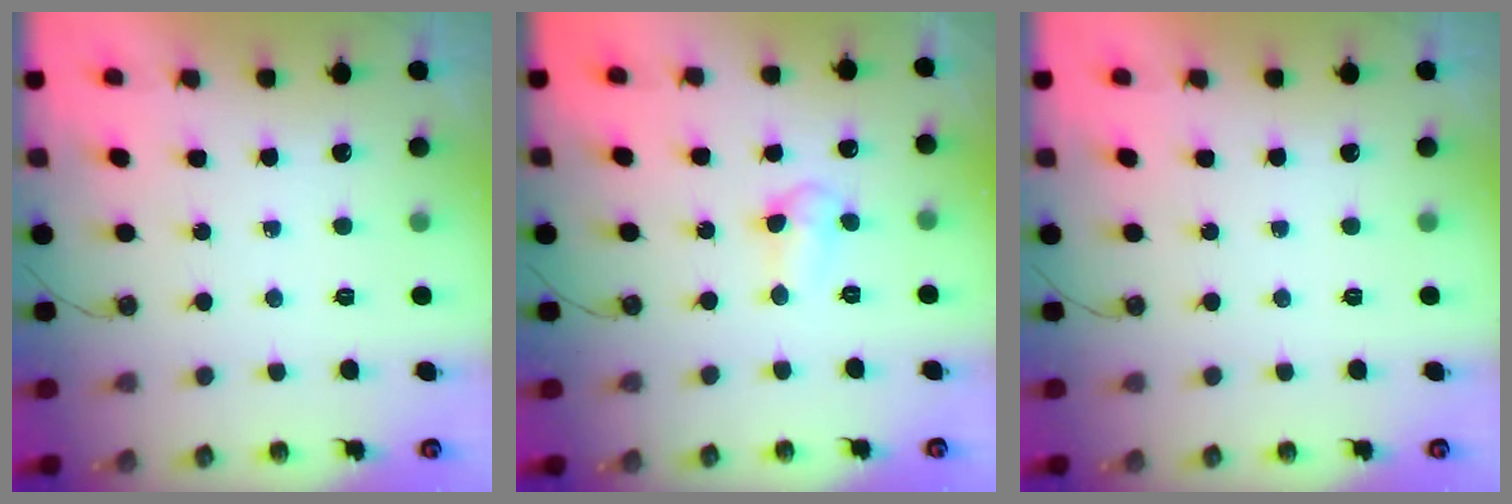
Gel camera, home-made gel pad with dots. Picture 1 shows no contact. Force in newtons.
{"total": 4.4, "press": 4.3, "slide": 1.2}
{"total": 0.0}